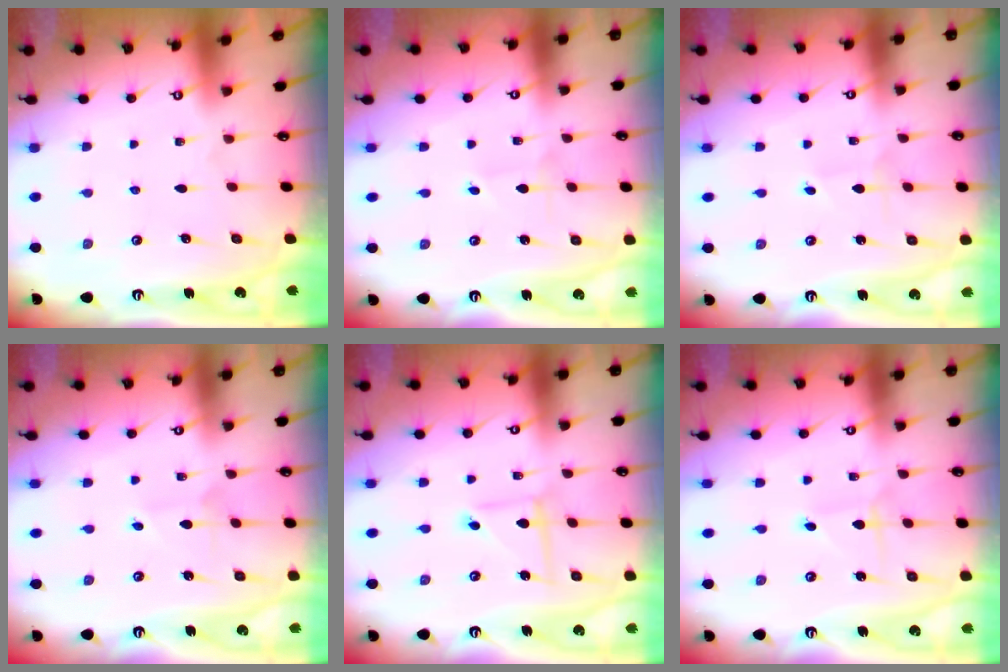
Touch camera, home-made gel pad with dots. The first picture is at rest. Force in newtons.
{"total": 0.8, "press": 0.8, "slide": 0.0}
{"total": 0.6, "press": 0.6, "slide": 0.1}
{"total": 2.6, "press": 2.6, "slide": 0.2}
{"total": 3.2, "press": 3.2, "slide": 0.3}
{"total": 1.8, "press": 1.7, "slide": 0.2}